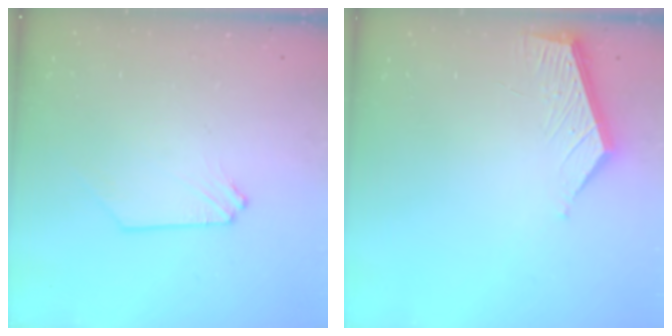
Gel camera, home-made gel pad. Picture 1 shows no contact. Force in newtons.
{"total": 5.6, "press": 5.6, "slide": 0.2}